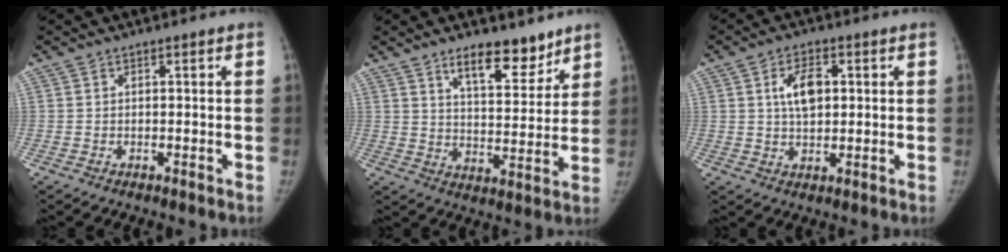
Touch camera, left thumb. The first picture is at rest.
{"total": 10.7, "force": [7.8, 4.3, 6.0], "torque": [-0.062, -0.057, 0.127]}
{"total": 6.7, "force": [1.5, 3.9, 5.2], "torque": [-0.077, 0.000, 0.025]}